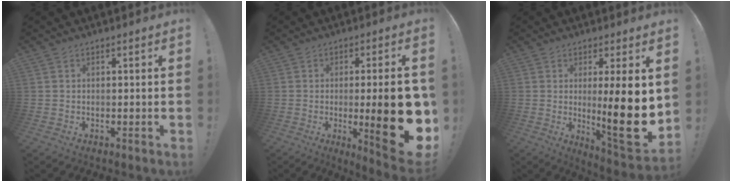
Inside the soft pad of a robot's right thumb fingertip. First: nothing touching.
{"total": 19.8, "force": [-2.9, 4.7, 19.1], "torque": [-0.261, -0.003, -0.030]}
{"total": 16.1, "force": [0.7, 1.9, 16.0], "torque": [-0.227, -0.028, 0.012]}